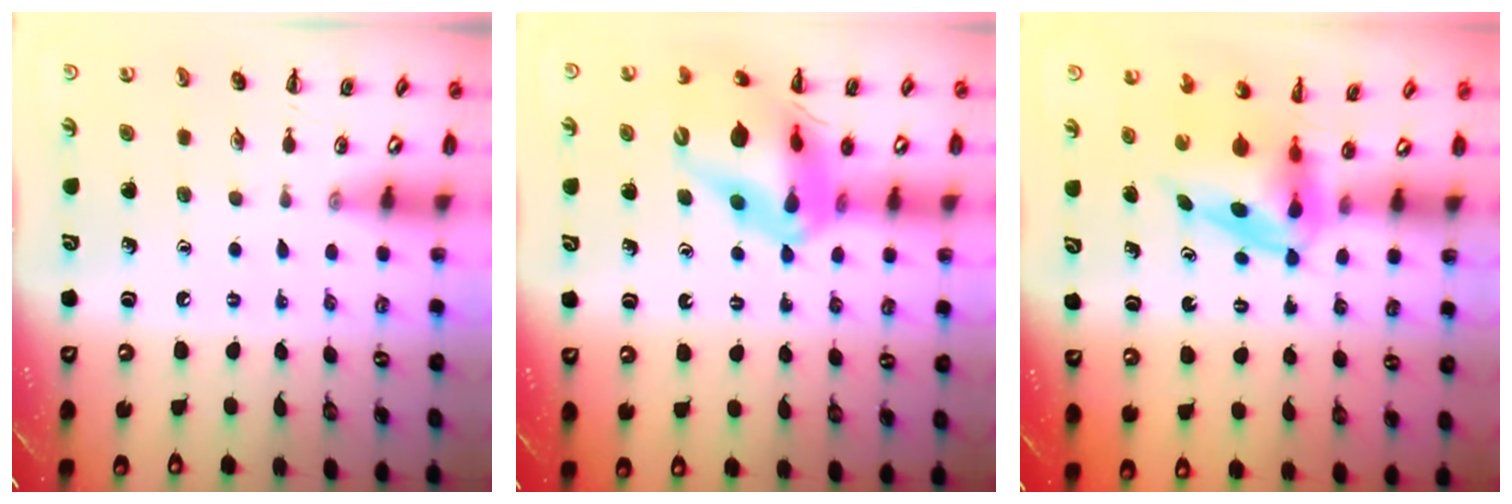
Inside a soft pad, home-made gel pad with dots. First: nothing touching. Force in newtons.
{"total": 17.9, "press": 17.6, "slide": 3.5}
{"total": 4.0, "press": 3.9, "slide": 0.7}